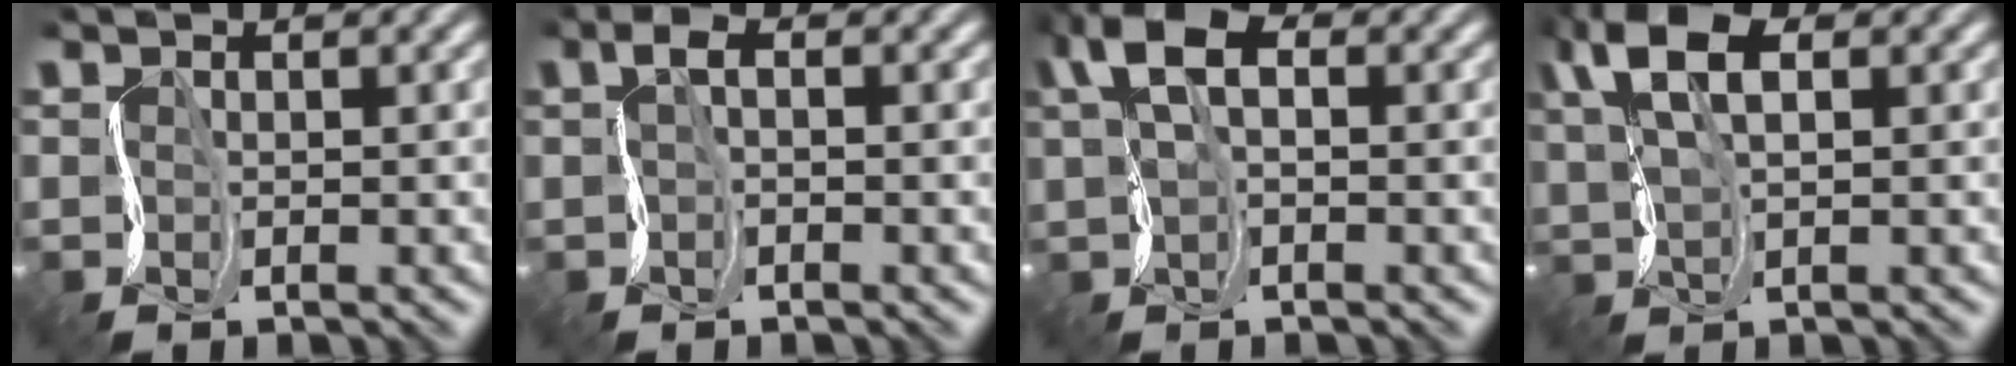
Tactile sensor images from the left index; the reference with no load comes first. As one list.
[{"total": 1.9, "force": [-0.4, 1.0, 1.5], "torque": [-0.035, 0.002, -0.014]}, {"total": 6.3, "force": [1.1, 3.8, 4.9], "torque": [-0.109, 0.020, 0.009]}, {"total": 6.6, "force": [2.0, 3.3, 5.4], "torque": [-0.124, 0.016, 0.027]}]